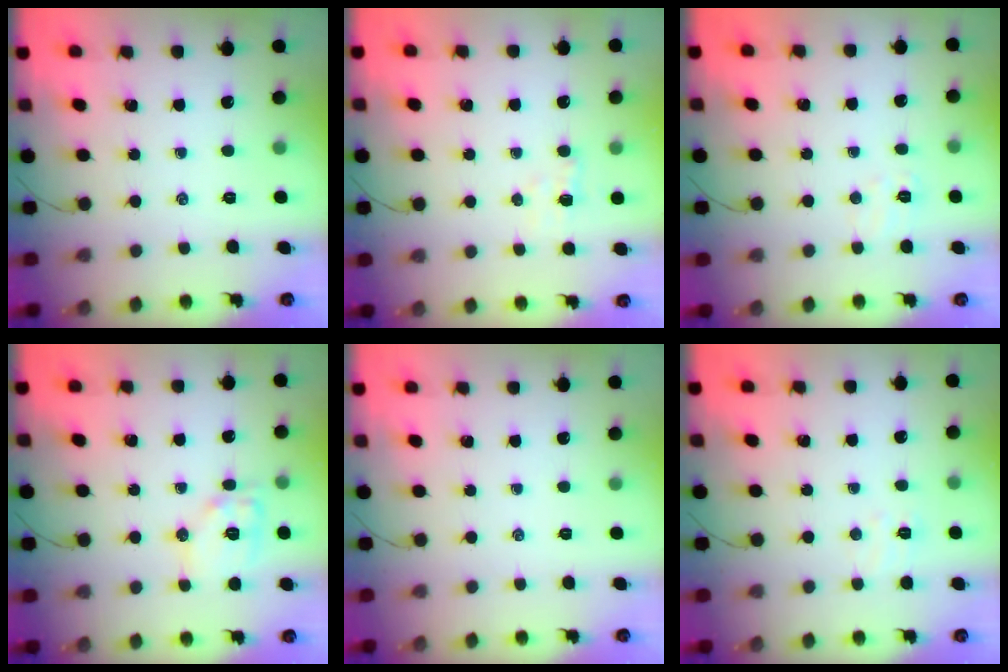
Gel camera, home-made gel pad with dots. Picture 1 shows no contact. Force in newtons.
{"total": 3.2, "press": 3.0, "slide": 1.0}
{"total": 4.3, "press": 4.2, "slide": 1.0}
{"total": 10.4, "press": 10.4, "slide": 0.5}
{"total": 0.0}
{"total": 4.5, "press": 4.3, "slide": 1.2}